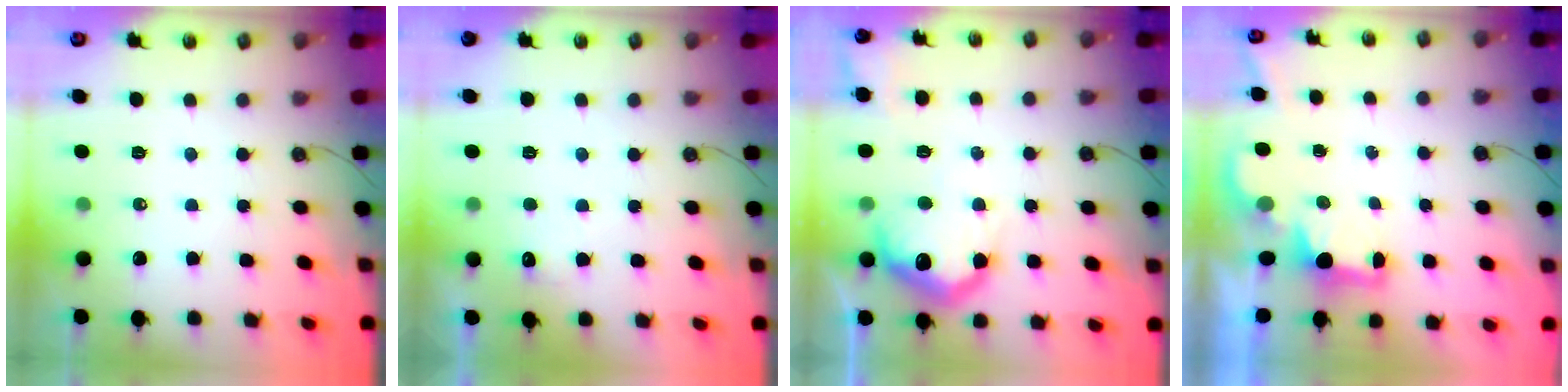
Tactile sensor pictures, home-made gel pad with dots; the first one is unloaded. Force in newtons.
{"total": 5.5, "press": 5.4, "slide": 0.7}
{"total": 16.8, "press": 16.7, "slide": 1.2}
{"total": 2.1, "press": 2.0, "slide": 0.7}